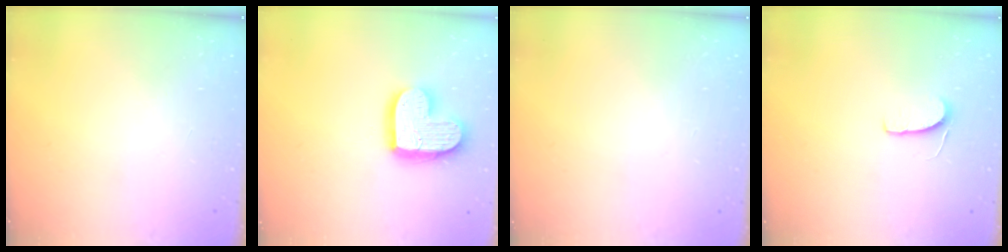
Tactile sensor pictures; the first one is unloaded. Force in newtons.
{"total": 15.5, "press": 15.4, "slide": 1.2}
{"total": 0.8, "press": 0.4, "slide": 0.7}
{"total": 6.4, "press": 6.4, "slide": 0.5}